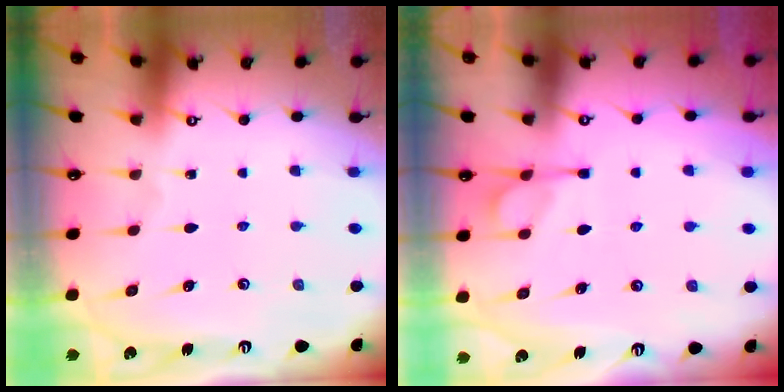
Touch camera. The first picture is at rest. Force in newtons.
{"total": 2.8, "press": 2.6, "slide": 1.2}